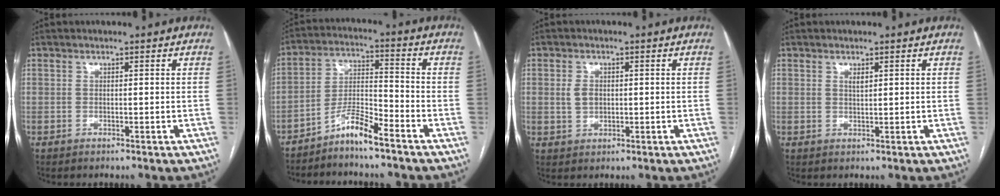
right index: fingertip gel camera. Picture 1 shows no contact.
{"total": 6.7, "force": [-5.3, 0.5, 4.1], "torque": [-0.085, -0.001, -0.103]}
{"total": 2.8, "force": [0.4, 2.0, 1.9], "torque": [-0.039, 0.007, 0.011]}
{"total": 1.1, "force": [0.6, 0.3, 0.9], "torque": [-0.018, -0.001, 0.011]}